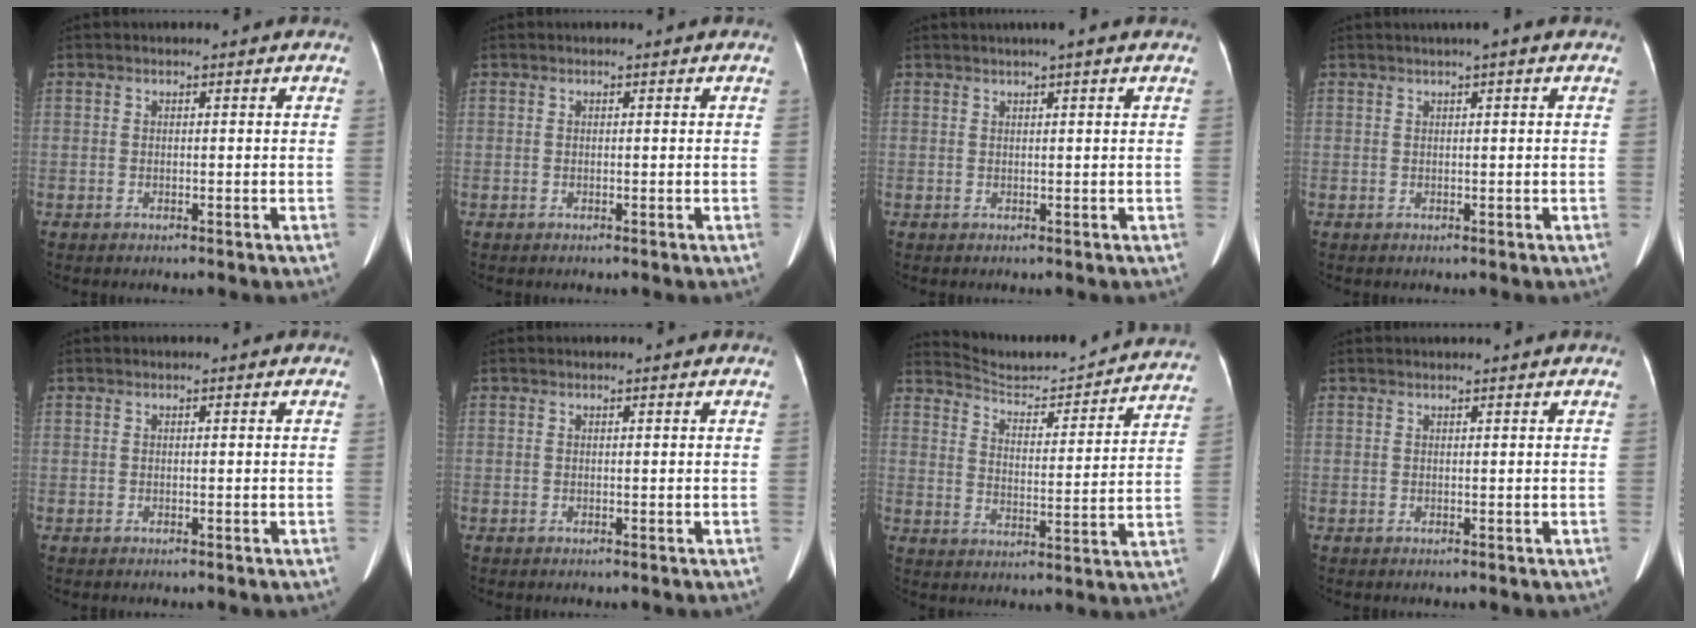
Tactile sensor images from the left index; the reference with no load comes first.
{"total": 0.0}
{"total": 2.7, "force": [2.0, -0.1, 1.8], "torque": [-0.024, 0.020, 0.029]}
{"total": 1.6, "force": [0.9, -0.1, 1.3], "torque": [-0.024, 0.012, 0.013]}
{"total": 0.0}
{"total": 0.0}
{"total": 19.6, "force": [18.8, 2.6, 4.8], "torque": [-0.066, -0.039, 0.240]}
{"total": 1.5, "force": [1.4, -0.3, 0.5], "torque": [-0.007, 0.014, 0.024]}